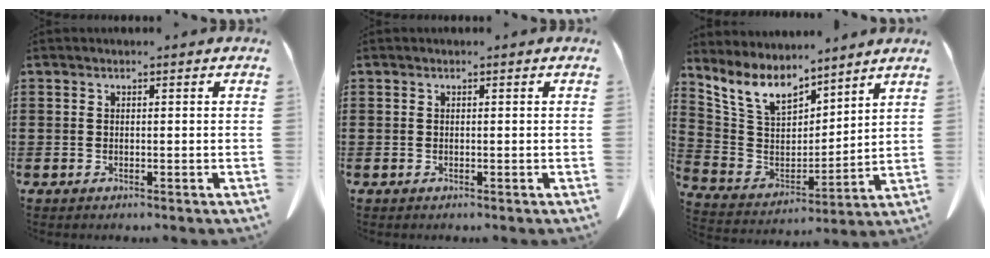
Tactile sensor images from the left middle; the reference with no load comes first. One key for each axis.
{"total": 0.0}
{"total": 9.0, "fx": 6.9, "fy": 4.2, "fz": 4.0, "tx": -0.114, "ty": -0.030, "tz": 0.125}